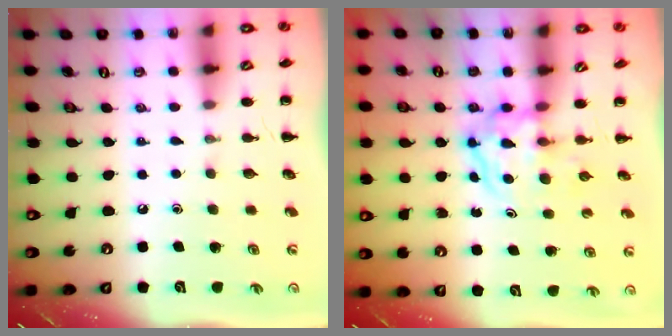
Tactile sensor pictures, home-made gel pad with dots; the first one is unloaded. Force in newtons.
{"total": 3.8, "press": 3.8, "slide": 0.4}